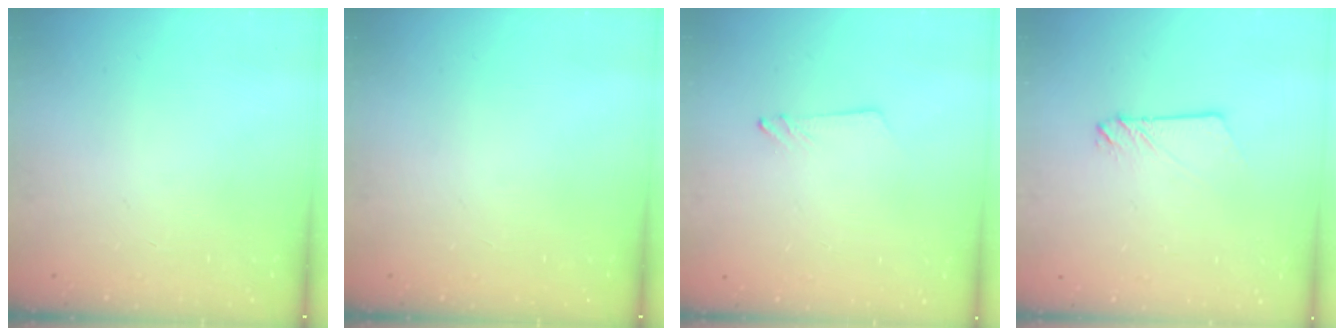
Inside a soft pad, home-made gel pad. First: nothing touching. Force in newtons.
{"total": 0.0}
{"total": 1.3, "press": 1.3, "slide": 0.1}
{"total": 2.5, "press": 2.5, "slide": 0.3}